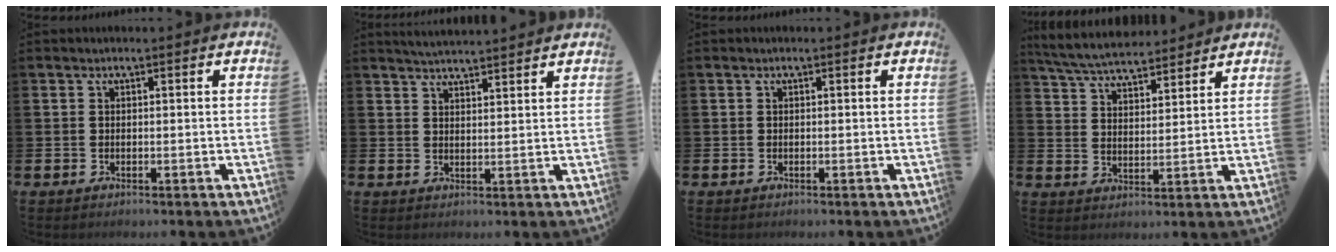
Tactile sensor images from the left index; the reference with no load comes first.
{"total": 3.8, "force": [3.8, -0.3, 0.1], "torque": [-0.007, -0.020, 0.068]}
{"total": 0.0}
{"total": 6.3, "force": [6.0, 1.1, 1.4], "torque": [-0.054, -0.026, 0.108]}